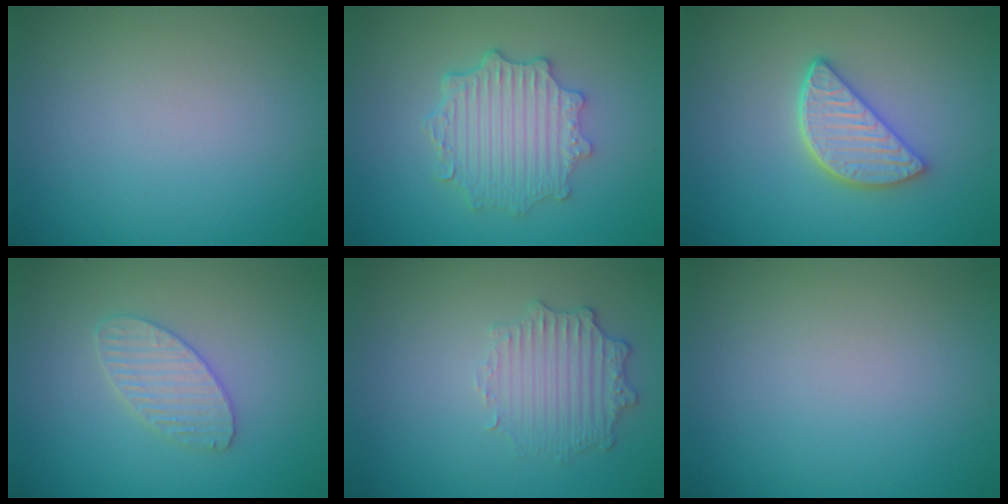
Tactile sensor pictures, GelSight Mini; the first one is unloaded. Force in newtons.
{"total": 4.6, "press": 3.8, "slide": 2.7}
{"total": 4.1, "press": 3.3, "slide": 2.5}
{"total": 2.6, "press": 2.6, "slide": 0.2}
{"total": 2.5, "press": 2.3, "slide": 1.0}
{"total": 0.0}